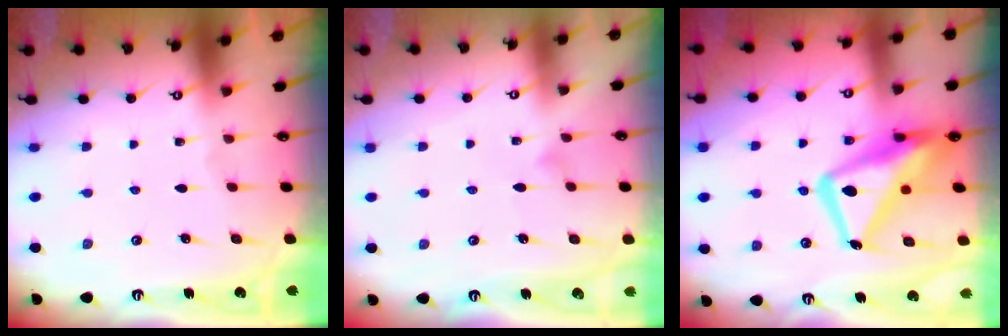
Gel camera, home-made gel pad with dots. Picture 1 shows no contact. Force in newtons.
{"total": 3.4, "press": 3.4, "slide": 0.2}
{"total": 18.3, "press": 18.3, "slide": 1.6}